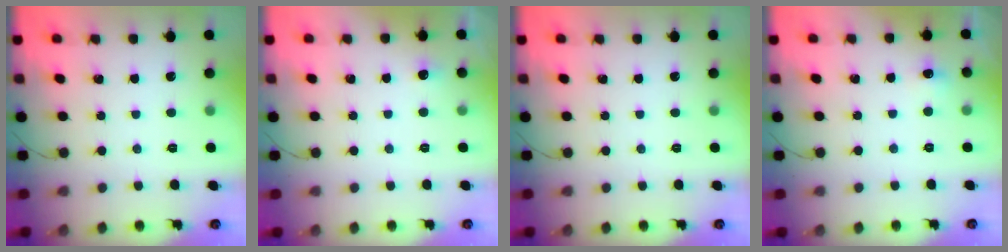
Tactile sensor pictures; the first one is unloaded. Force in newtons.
{"total": 3.2, "press": 2.9, "slide": 1.4}
{"total": 0.0}
{"total": 4.6, "press": 4.4, "slide": 1.2}